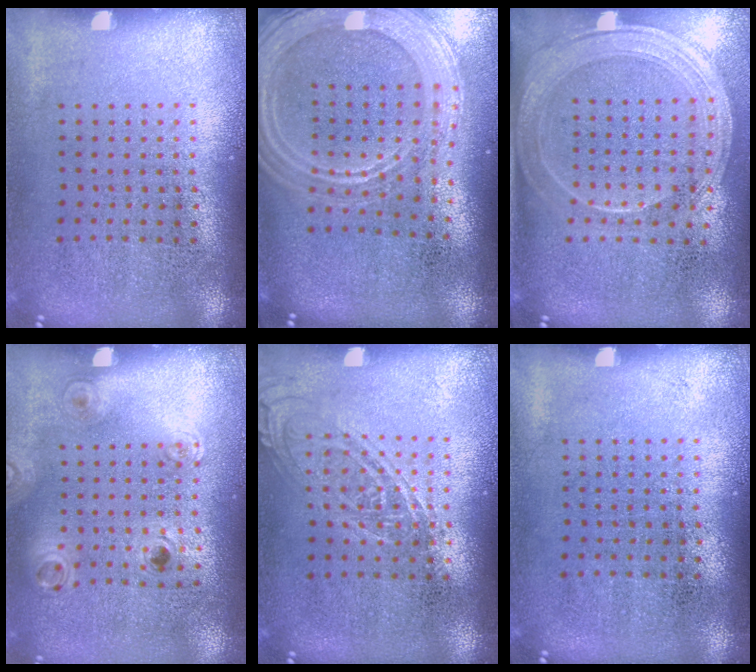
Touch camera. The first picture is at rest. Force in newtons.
{"total": 2.8, "press": 2.3, "slide": 1.5}
{"total": 2.1, "press": 1.8, "slide": 1.1}
{"total": 1.2, "press": 0.8, "slide": 0.8}
{"total": 1.1, "press": 1.1, "slide": 0.1}
{"total": 0.0}